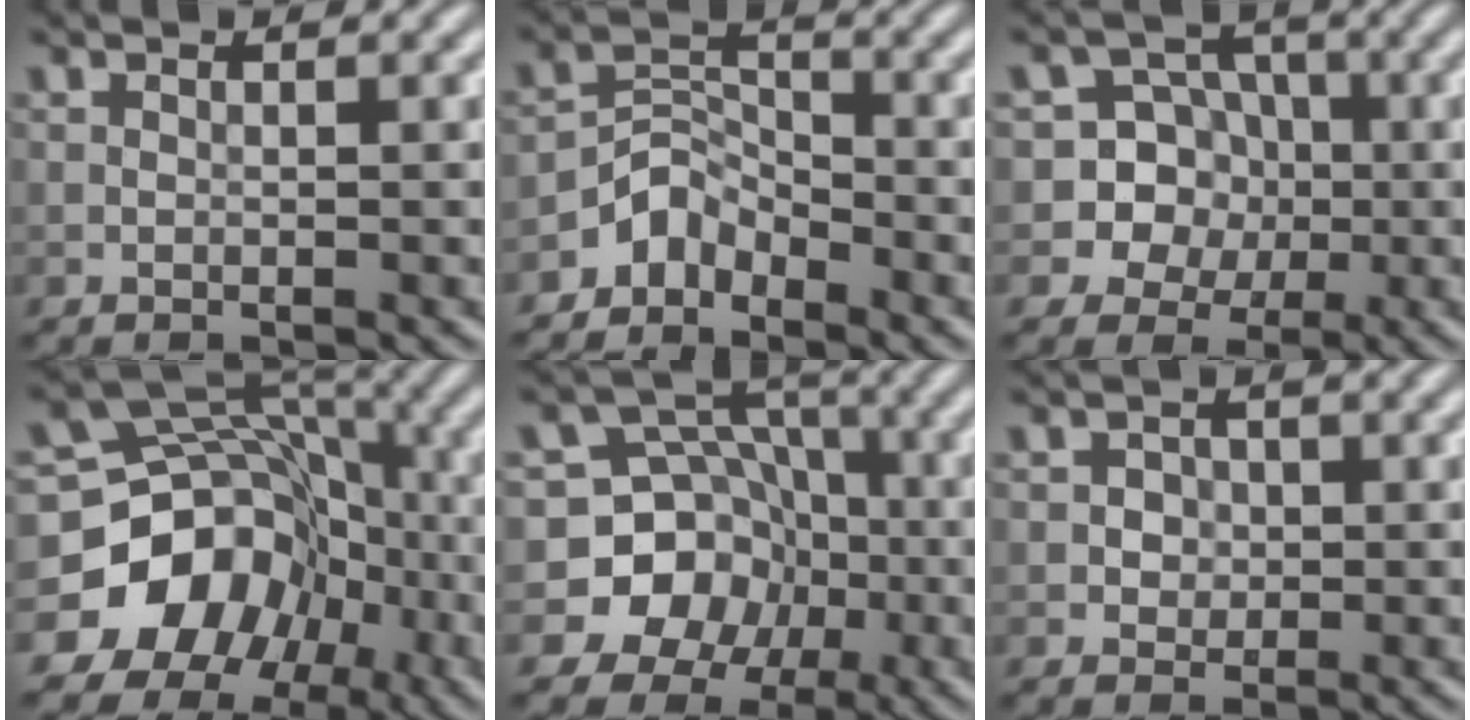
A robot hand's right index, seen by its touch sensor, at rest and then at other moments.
{"total": 3.0, "force": [-2.4, 1.7, 0.8], "torque": [-0.008, 0.013, -0.054]}
{"total": 8.2, "force": [-1.1, 7.9, 1.8], "torque": [-0.030, 0.033, -0.047]}
{"total": 10.8, "force": [-4.6, 9.0, 3.9], "torque": [-0.060, 0.014, -0.099]}
{"total": 8.4, "force": [-2.6, 7.8, 1.8], "torque": [-0.016, 0.014, -0.073]}
{"total": 1.7, "force": [0.2, 1.5, 0.6], "torque": [0.002, 0.001, 0.003]}